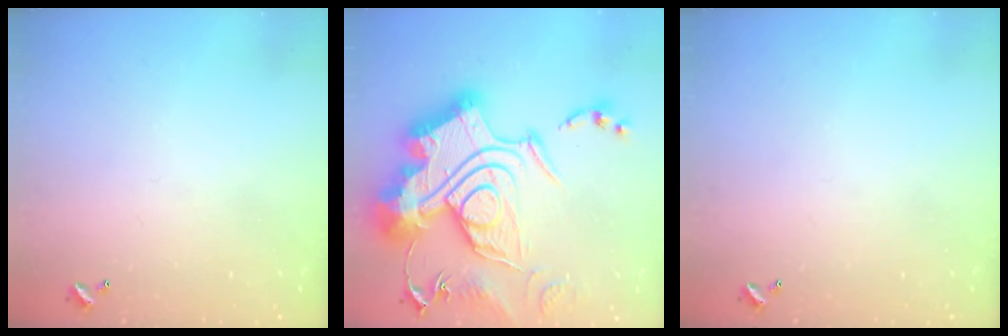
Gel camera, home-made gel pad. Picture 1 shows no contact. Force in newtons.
{"total": 1.1, "press": 1.1, "slide": 0.0}
{"total": 0.0}